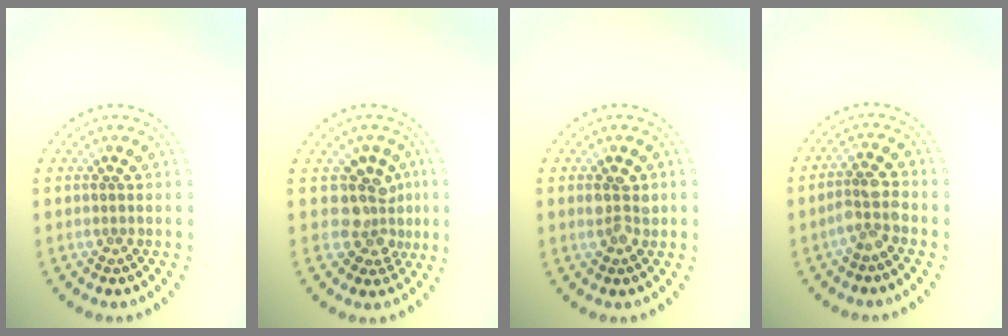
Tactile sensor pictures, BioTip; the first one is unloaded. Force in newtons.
{"total": 3.5, "press": 2.8, "slide": 2.1}
{"total": 2.0, "press": 1.9, "slide": 0.4}
{"total": 2.5, "press": 2.1, "slide": 1.3}